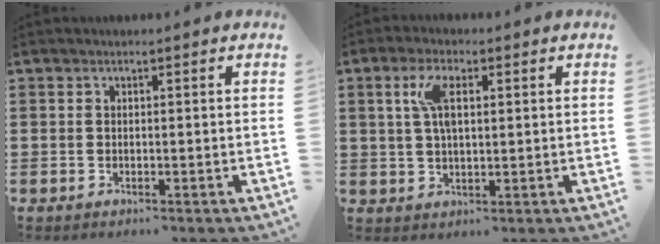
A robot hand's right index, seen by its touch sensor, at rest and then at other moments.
{"total": 5.5, "force": [1.7, 2.1, 4.8], "torque": [-0.102, 0.010, 0.027]}